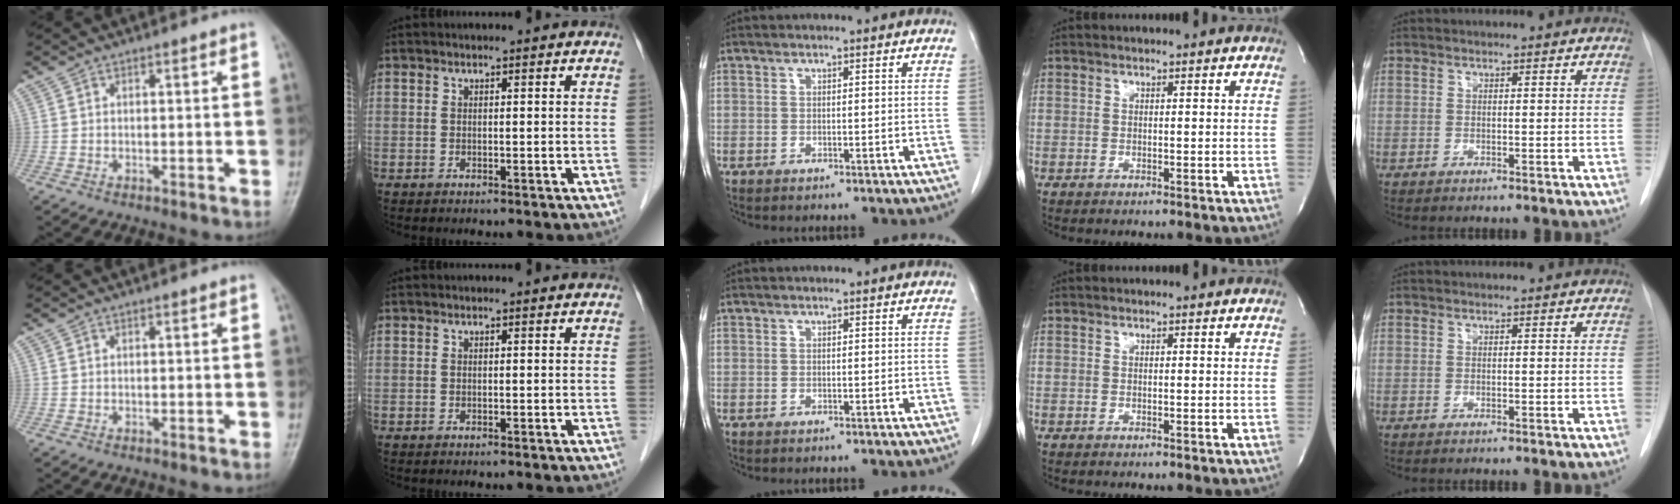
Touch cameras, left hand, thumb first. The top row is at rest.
{}